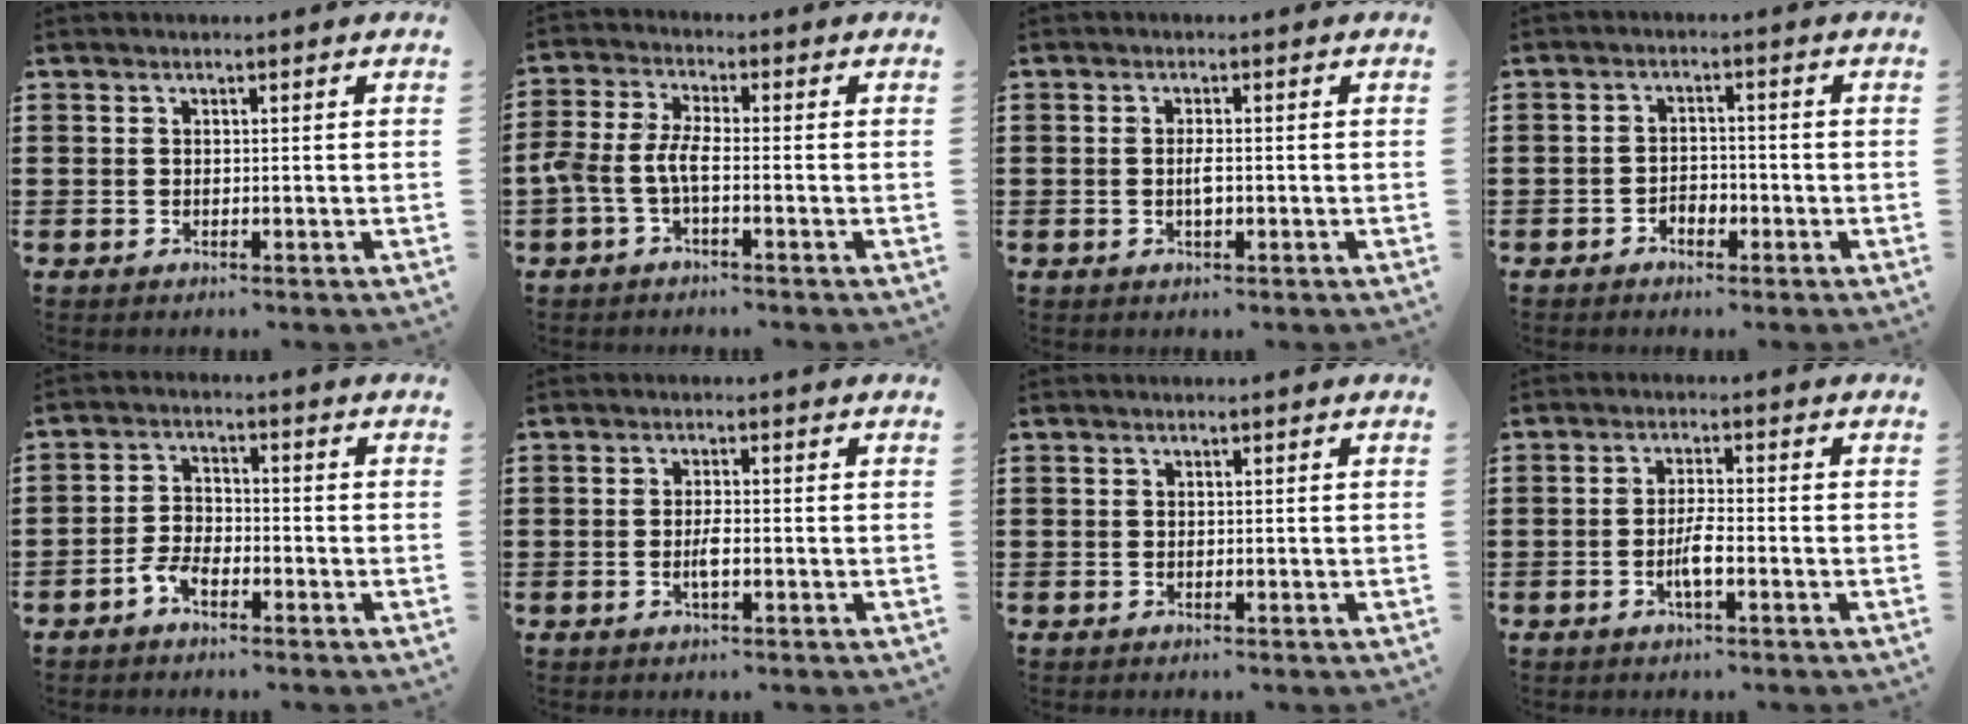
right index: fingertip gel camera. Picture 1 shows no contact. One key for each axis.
{"total": 4.2, "fx": -1.6, "fy": 1.1, "fz": 3.7, "tx": -0.101, "ty": -0.010, "tz": -0.041}
{"total": 2.0, "fx": -0.3, "fy": 0.6, "fz": 1.9, "tx": -0.036, "ty": 0.001, "tz": -0.006}
{"total": 2.0, "fx": -1.6, "fy": 1.1, "fz": 0.5, "tx": -0.014, "ty": 0.002, "tz": -0.034}
{"total": 3.5, "fx": -2.4, "fy": 1.8, "fz": 1.7, "tx": -0.046, "ty": 0.005, "tz": -0.053}
{"total": 2.2, "fx": -0.6, "fy": 0.4, "fz": 2.1, "tx": -0.046, "ty": -0.003, "tz": -0.013}
{"total": 0.0}
{"total": 3.3, "fx": -1.3, "fy": 0.4, "fz": 3.0, "tx": -0.067, "ty": -0.006, "tz": -0.028}